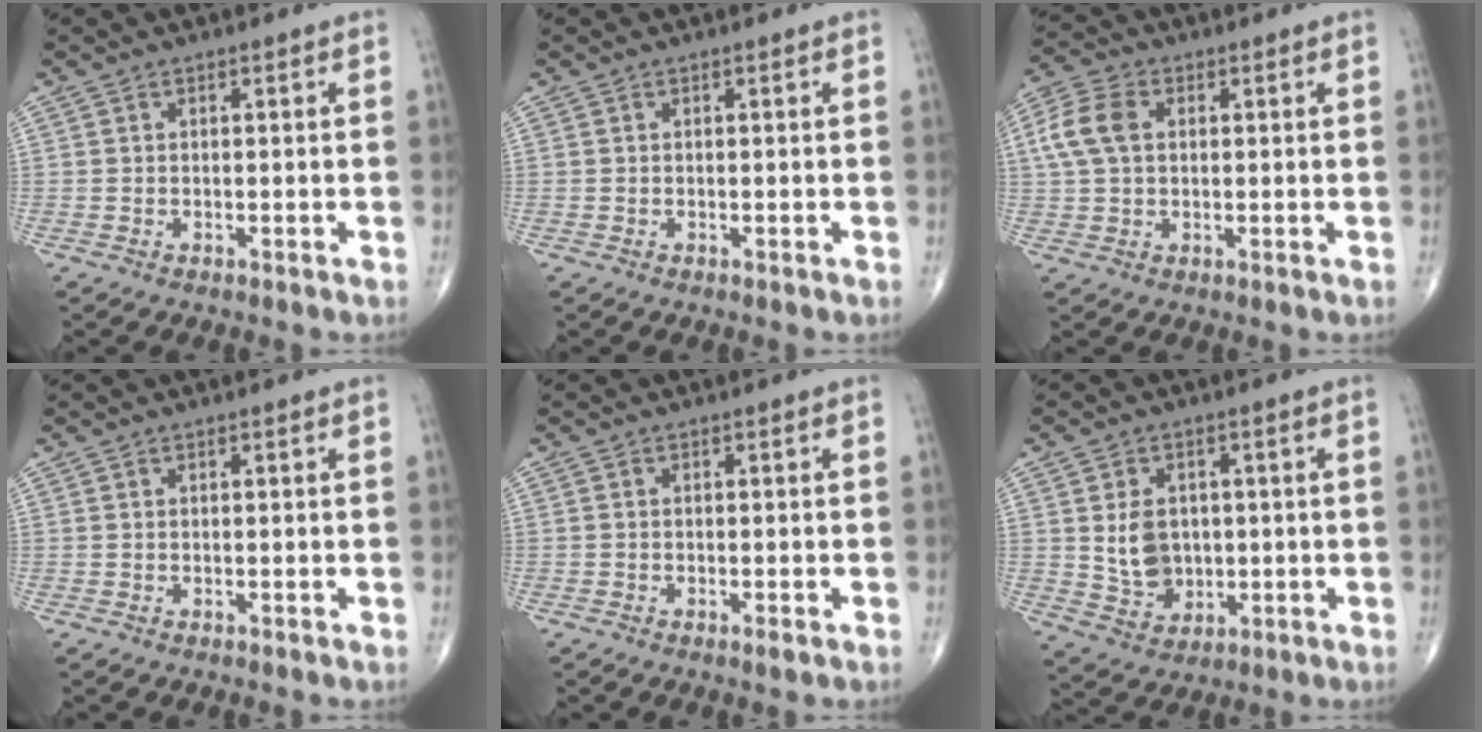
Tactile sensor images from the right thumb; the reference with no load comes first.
{"total": 0.0}
{"total": 8.0, "force": [1.6, 5.4, 5.7], "torque": [-0.127, 0.016, 0.028]}
{"total": 0.0}
{"total": 1.1, "force": [-0.7, 0.2, 0.9], "torque": [-0.017, -0.003, -0.013]}
{"total": 7.9, "force": [0.7, 6.3, 4.8], "torque": [-0.058, -0.010, 0.024]}